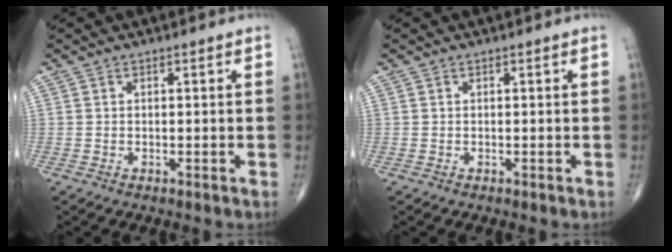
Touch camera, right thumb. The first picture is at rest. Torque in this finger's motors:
{"motor_torque": [0.05, 0.39, -0.12, -0.12, 0.06]}